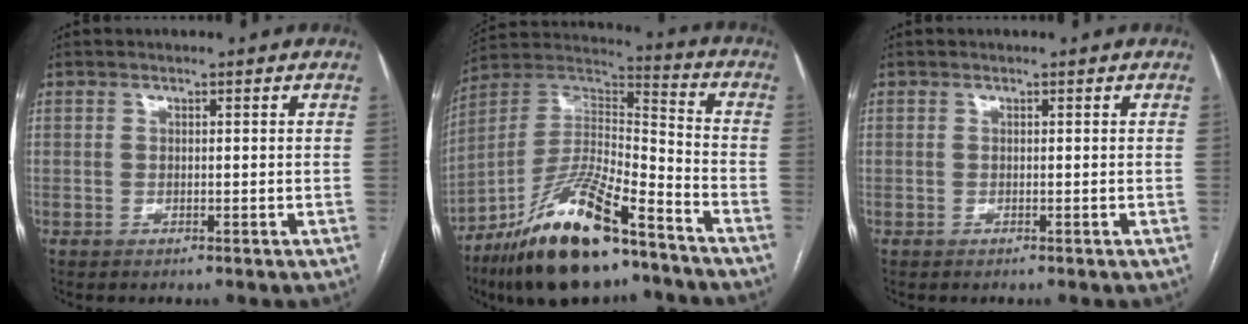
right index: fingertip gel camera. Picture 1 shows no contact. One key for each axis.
{"total": 20.6, "fx": -14.2, "fy": 4.7, "fz": 14.3, "tx": -0.267, "ty": -0.003, "tz": -0.250}
{"total": 0.0}